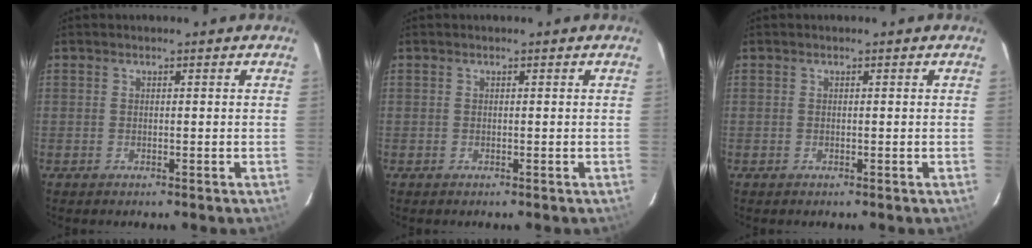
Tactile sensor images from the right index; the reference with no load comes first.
{"total": 0.0}
{"total": 0.0}